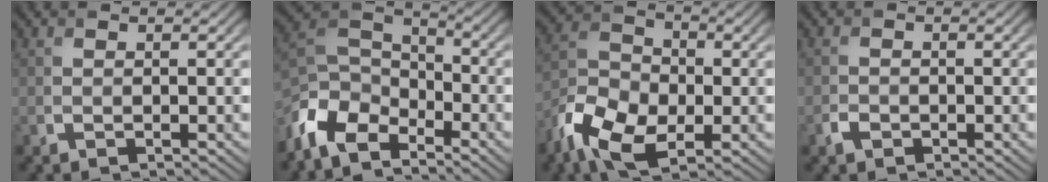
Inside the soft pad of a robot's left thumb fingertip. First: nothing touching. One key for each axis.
{"total": 9.2, "fx": -6.5, "fy": 4.6, "fz": 4.6, "tx": -0.117, "ty": -0.011, "tz": -0.149}
{"total": 10.3, "fx": -5.2, "fy": 6.0, "fz": 6.6, "tx": -0.145, "ty": -0.014, "tz": -0.114}
{"total": 1.4, "fx": -0.9, "fy": 0.9, "fz": 0.6, "tx": -0.014, "ty": -0.002, "tz": -0.019}